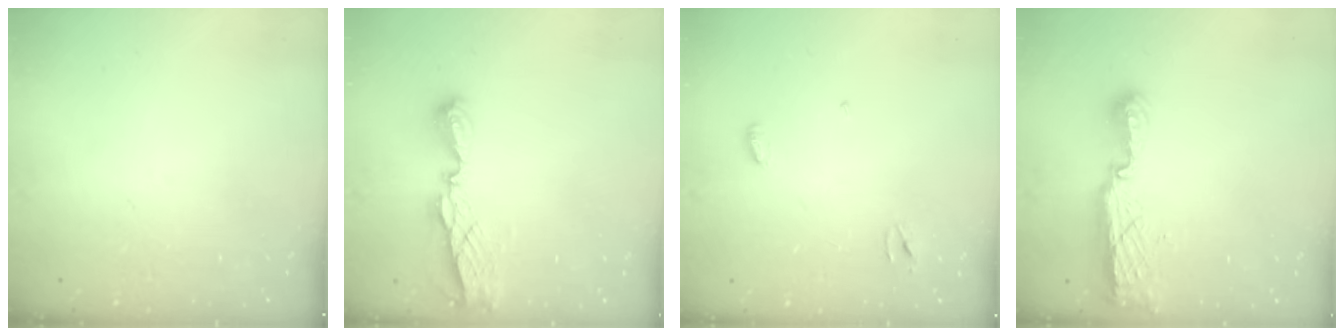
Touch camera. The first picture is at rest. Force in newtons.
{"total": 6.9, "press": 6.9, "slide": 0.6}
{"total": 3.2, "press": 3.2, "slide": 0.3}
{"total": 8.3, "press": 8.3, "slide": 0.7}